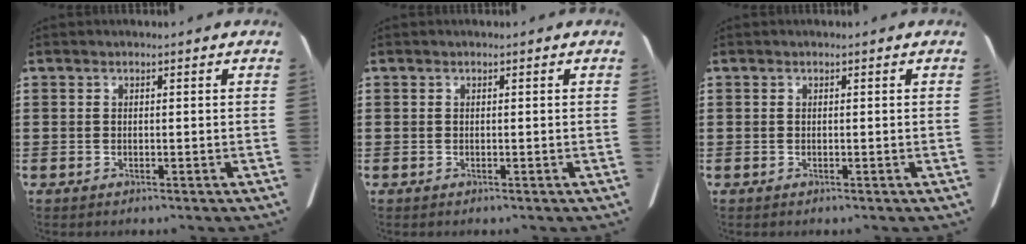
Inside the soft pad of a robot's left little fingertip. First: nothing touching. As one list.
[{"total": 0.0}, {"total": 0.0}]